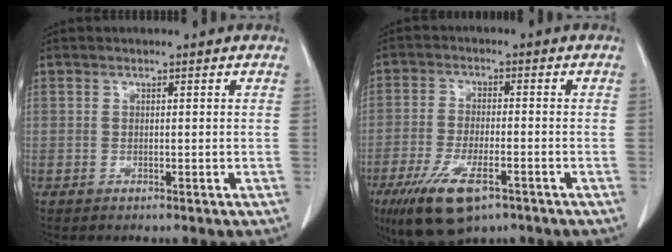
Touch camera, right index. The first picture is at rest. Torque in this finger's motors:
{"motor_torque": [1.33, -0.80, 0.48, 0.15]}